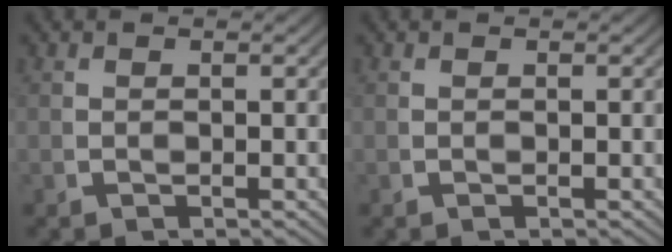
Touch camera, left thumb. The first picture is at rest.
{"total": 0.0}